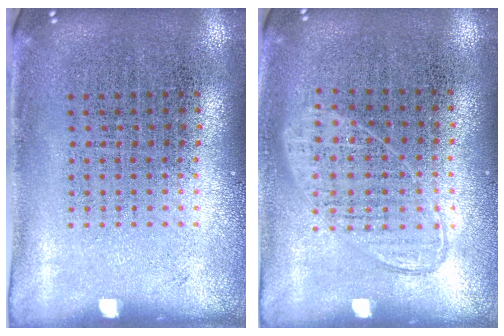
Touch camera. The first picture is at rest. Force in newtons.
{"total": 0.9, "press": 0.8, "slide": 0.4}